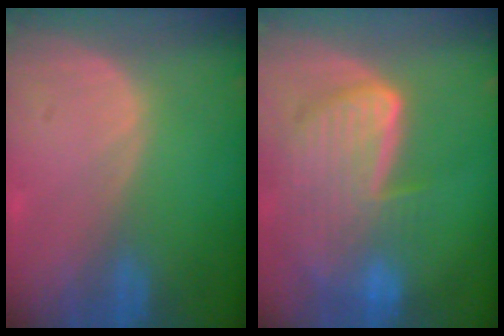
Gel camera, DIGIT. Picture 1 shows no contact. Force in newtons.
{"total": 9.1, "press": 8.0, "slide": 4.4}